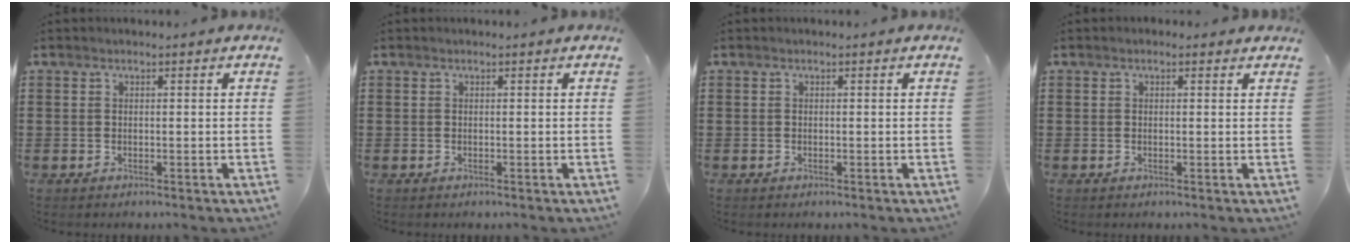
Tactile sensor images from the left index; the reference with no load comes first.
{"total": 0.0}
{"total": 0.0}
{"total": 0.6, "force": [0.2, 0.4, 0.4], "torque": [-0.009, 0.005, 0.003]}